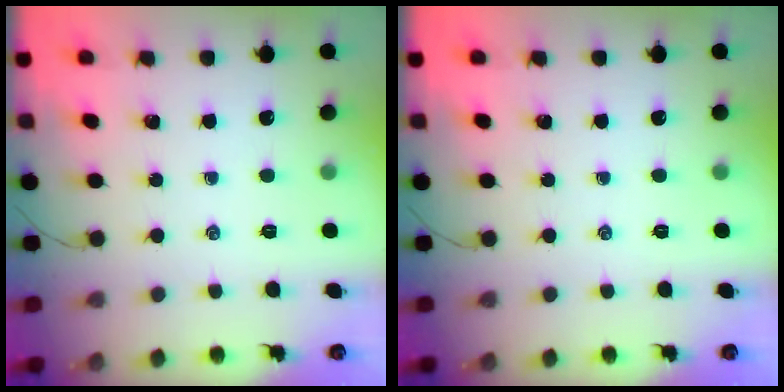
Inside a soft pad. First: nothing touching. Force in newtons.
{"total": 0.0}